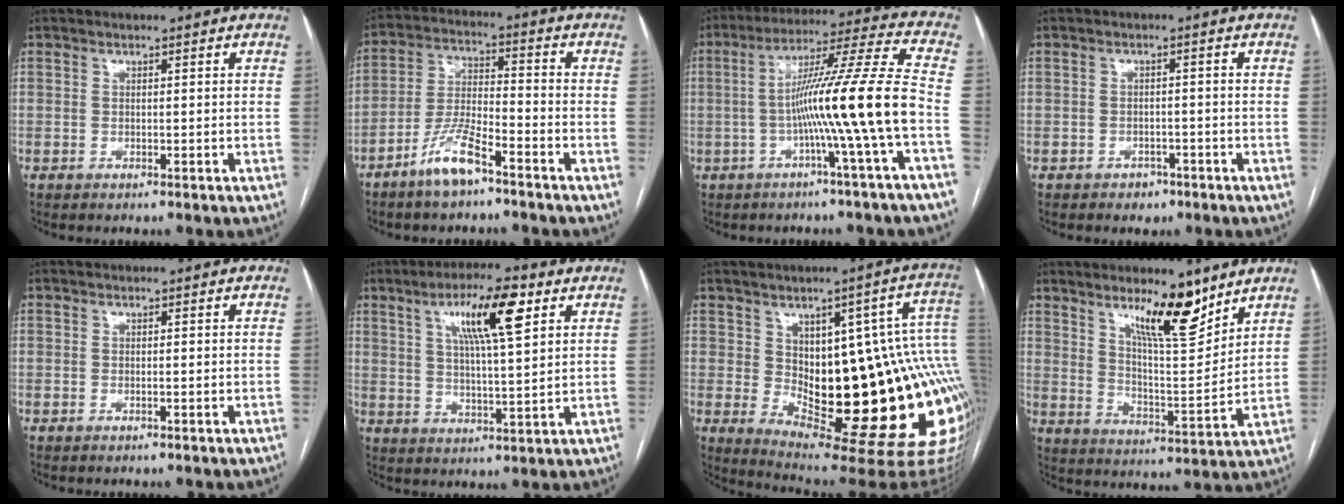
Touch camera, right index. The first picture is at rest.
{"total": 8.2, "force": [-5.7, 1.6, 5.7], "torque": [-0.123, -0.006, -0.113]}
{"total": 14.6, "force": [-3.5, -2.6, 13.9], "torque": [-0.229, 0.013, -0.066]}
{"total": 2.5, "force": [-1.7, 1.8, 0.7], "torque": [-0.010, 0.006, -0.019]}
{"total": 0.0}
{"total": 11.4, "force": [5.2, 1.6, 10.0], "torque": [-0.175, 0.010, 0.086]}
{"total": 26.4, "force": [-1.9, 8.1, 25.1], "torque": [-0.223, 0.017, -0.005]}
{"total": 11.7, "force": [8.1, 2.3, 8.1], "torque": [-0.133, -0.013, 0.140]}